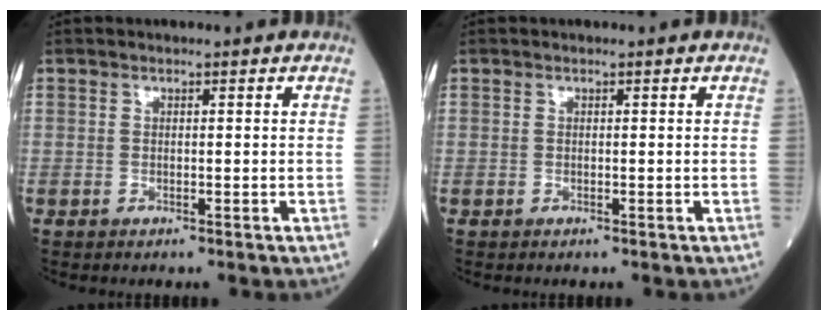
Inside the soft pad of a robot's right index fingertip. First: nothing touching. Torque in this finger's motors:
{"motor_torque": [0.00, 0.00, 0.00, -0.01]}